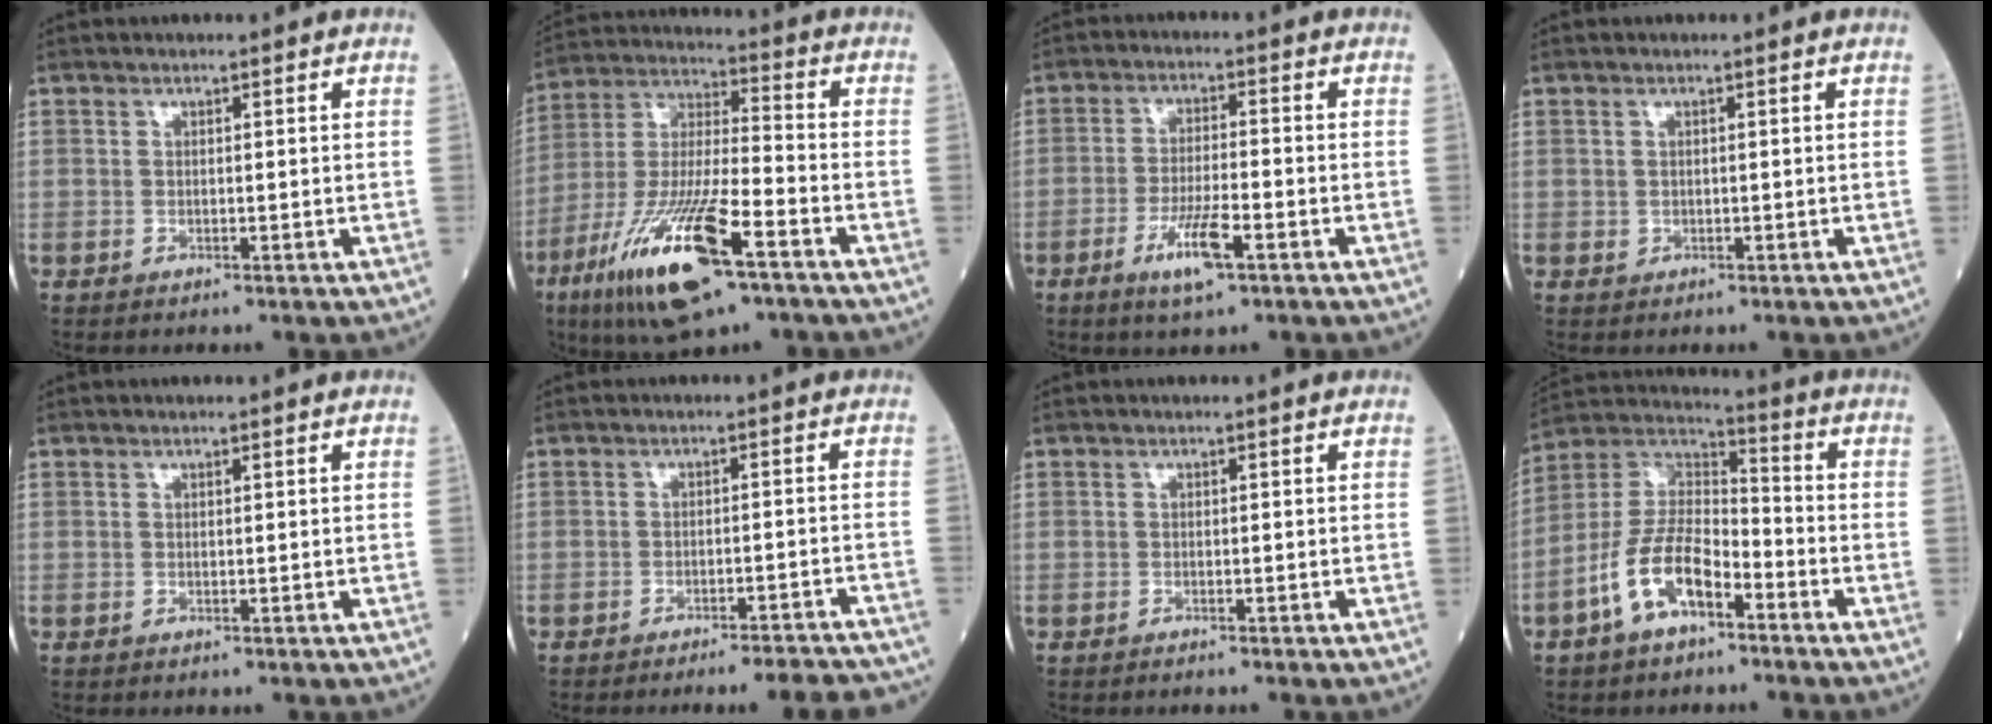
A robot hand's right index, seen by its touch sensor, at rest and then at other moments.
{"total": 19.6, "force": [-10.5, 3.6, 16.2], "torque": [-0.342, -0.041, -0.188]}
{"total": 6.7, "force": [-3.3, 0.9, 5.7], "torque": [-0.113, -0.009, -0.058]}
{"total": 0.6, "force": [0.2, 0.5, 0.3], "torque": [-0.002, 0.000, 0.002]}
{"total": 0.0}
{"total": 10.4, "force": [-10.0, 0.4, 2.9], "torque": [-0.011, 0.006, -0.117]}
{"total": 1.1, "force": [-0.9, -0.1, 0.5], "torque": [-0.006, 0.001, -0.010]}
{"total": 11.3, "force": [-5.7, 4.9, 8.5], "torque": [-0.184, 0.017, -0.112]}